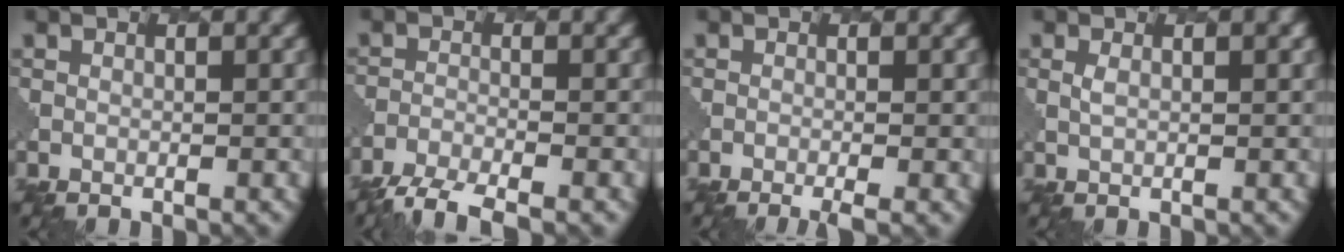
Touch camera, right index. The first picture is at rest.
{"total": 3.9, "force": [-3.5, 0.6, 1.6], "torque": [-0.032, -0.011, -0.070]}
{"total": 2.1, "force": [-1.0, 0.5, 1.8], "torque": [-0.026, -0.002, -0.019]}
{"total": 0.9, "force": [0.6, 0.2, 0.6], "torque": [-0.010, 0.001, 0.012]}